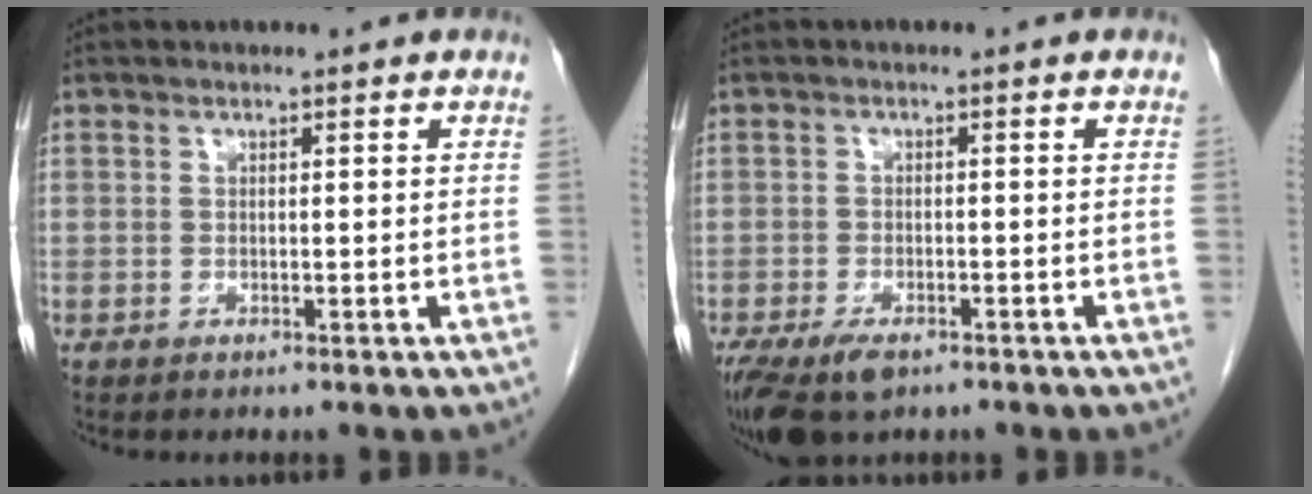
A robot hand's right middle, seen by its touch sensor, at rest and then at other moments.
{"total": 7.6, "force": [-5.2, 3.3, 4.6], "torque": [-0.086, -0.012, -0.086]}